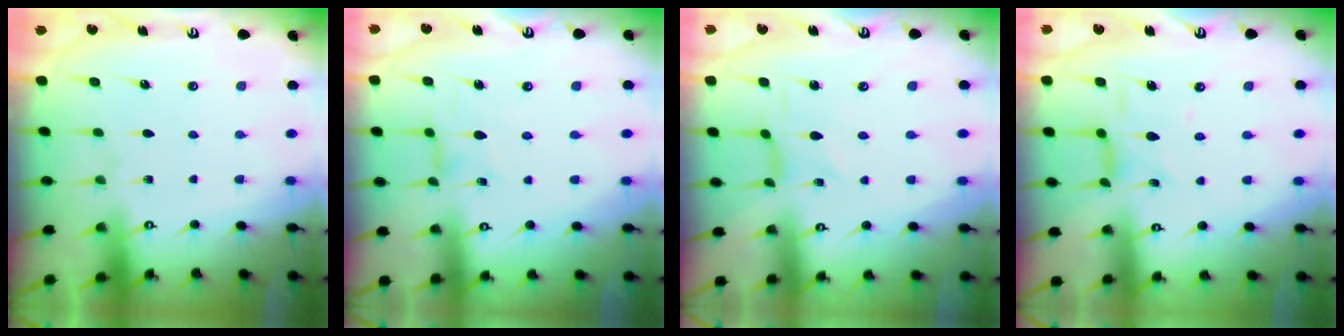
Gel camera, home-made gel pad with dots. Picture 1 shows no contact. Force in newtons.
{"total": 2.5, "press": 2.4, "slide": 0.5}
{"total": 0.0}
{"total": 6.9, "press": 6.9, "slide": 0.6}